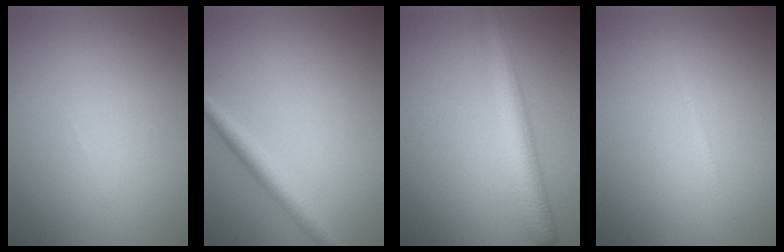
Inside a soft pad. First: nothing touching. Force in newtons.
{"total": 2.5, "press": 2.5, "slide": 0.0}
{"total": 4.8, "press": 4.8, "slide": 0.2}
{"total": 0.6, "press": 0.6, "slide": 0.0}